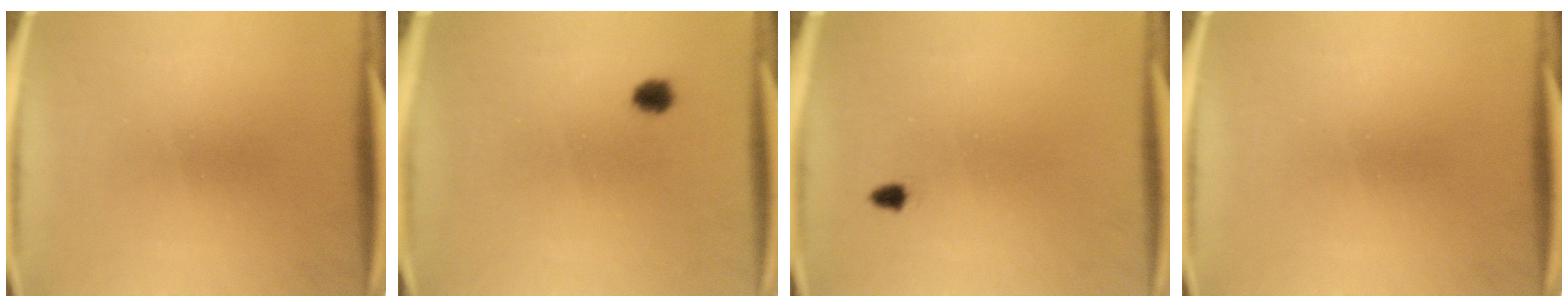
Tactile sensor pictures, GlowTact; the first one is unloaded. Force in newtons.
{"total": 2.1}
{"total": 1.1}
{"total": 0.0}